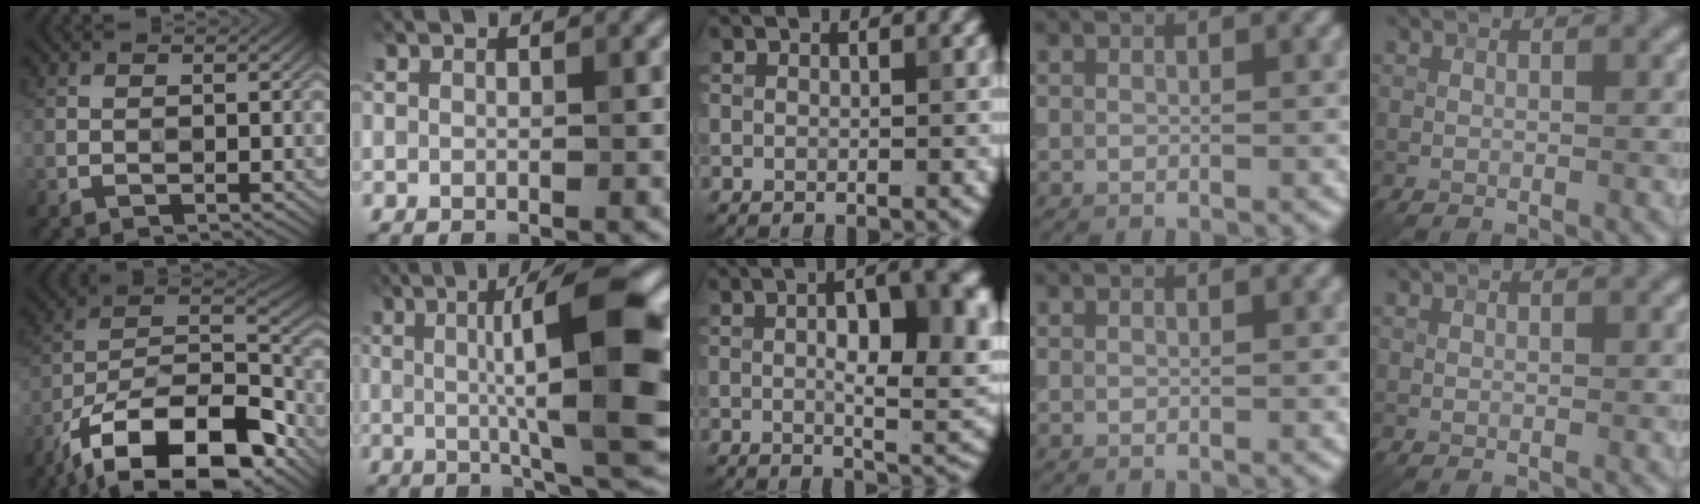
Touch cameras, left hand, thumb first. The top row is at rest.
{"thumb": {"total": 18.9, "force": [-12.9, 7.4, 11.7], "torque": [-0.230, -0.028, -0.218]}, "index": {"total": 12.7, "force": [1.3, 2.2, 12.5], "torque": [-0.168, 0.013, 0.020]}, "middle": {"total": 10.6, "force": [1.4, 4.2, 9.7], "torque": [-0.126, 0.006, 0.025]}}